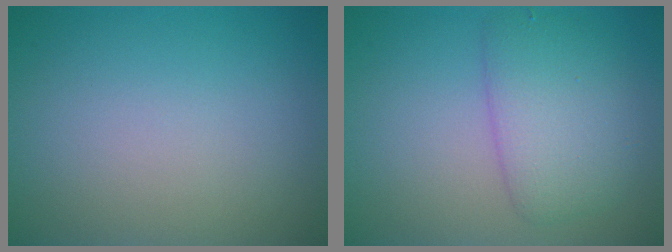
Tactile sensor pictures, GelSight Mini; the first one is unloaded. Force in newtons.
{"total": 4.3, "press": 4.3, "slide": 0.0}